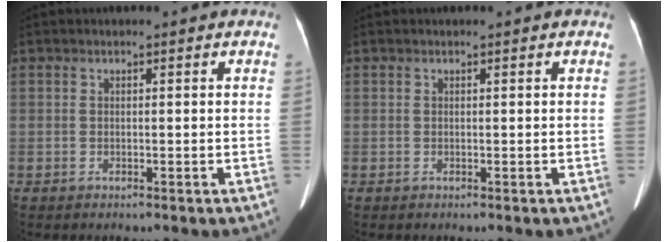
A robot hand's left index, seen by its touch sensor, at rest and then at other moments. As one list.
[{"total": 0.0}]